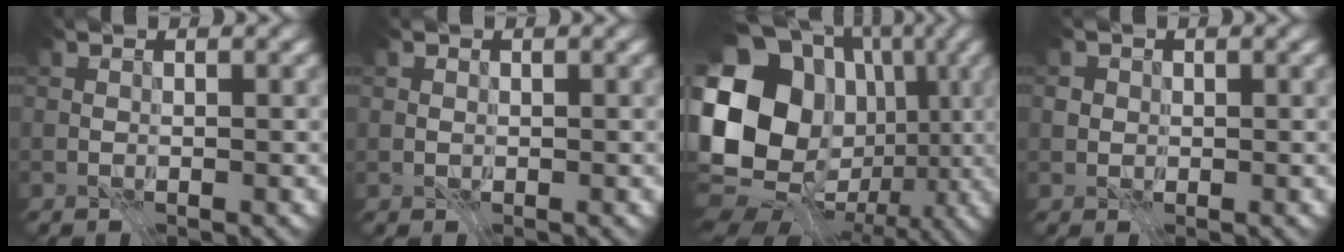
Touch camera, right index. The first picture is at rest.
{"total": 0.5, "force": [0.1, 0.5, 0.1], "torque": [-0.004, 0.000, 0.000]}
{"total": 21.3, "force": [-0.1, 18.6, 10.4], "torque": [-0.210, 0.022, -0.040]}
{"total": 1.2, "force": [-0.1, 1.2, 0.2], "torque": [-0.004, -0.003, -0.002]}